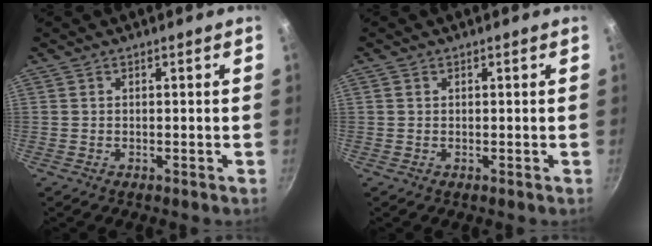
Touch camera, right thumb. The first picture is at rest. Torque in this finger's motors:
{"motor_torque": [-0.13, -0.67, -0.18, -0.14, 0.05]}